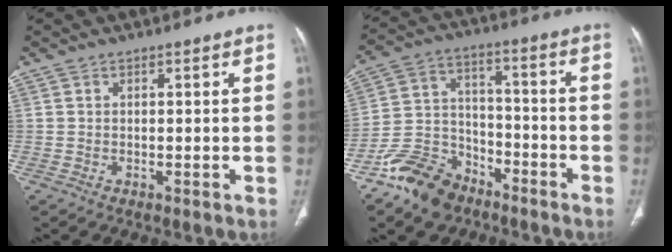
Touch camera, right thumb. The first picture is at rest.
{"total": 12.6, "force": [-8.9, 7.6, 4.6], "torque": [-0.070, 0.071, -0.167]}